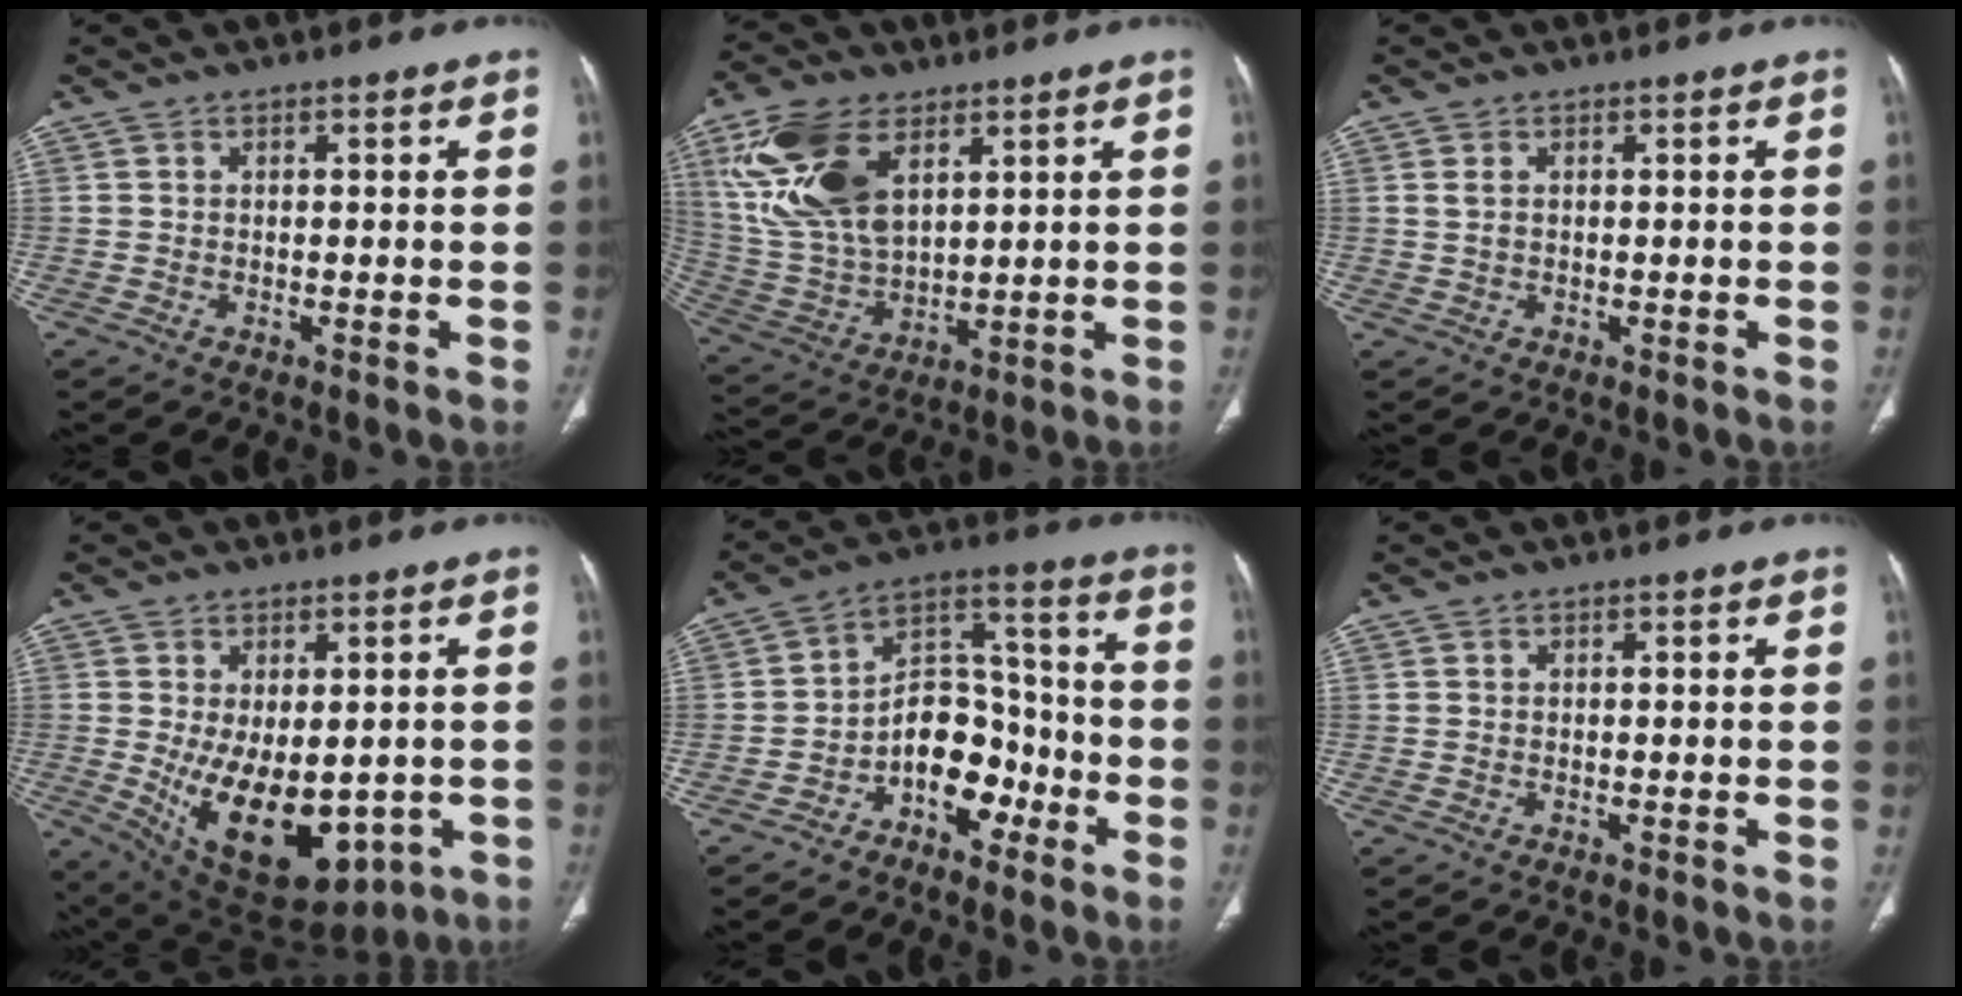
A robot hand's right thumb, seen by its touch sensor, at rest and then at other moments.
{"total": 17.7, "force": [7.6, 9.7, 12.7], "torque": [-0.251, -0.021, 0.158]}
{"total": 1.4, "force": [0.5, 0.7, 1.0], "torque": [-0.028, 0.005, 0.015]}
{"total": 17.1, "force": [-3.5, 9.8, 13.6], "torque": [-0.202, -0.020, -0.021]}
{"total": 11.1, "force": [-5.2, 7.4, 6.5], "torque": [-0.061, 0.069, -0.090]}
{"total": 0.0}